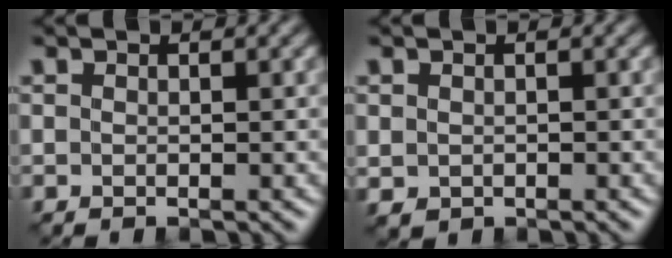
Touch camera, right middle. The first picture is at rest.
{"total": 1.1, "force": [-0.2, 0.9, 0.5], "torque": [-0.015, -0.004, 0.000]}